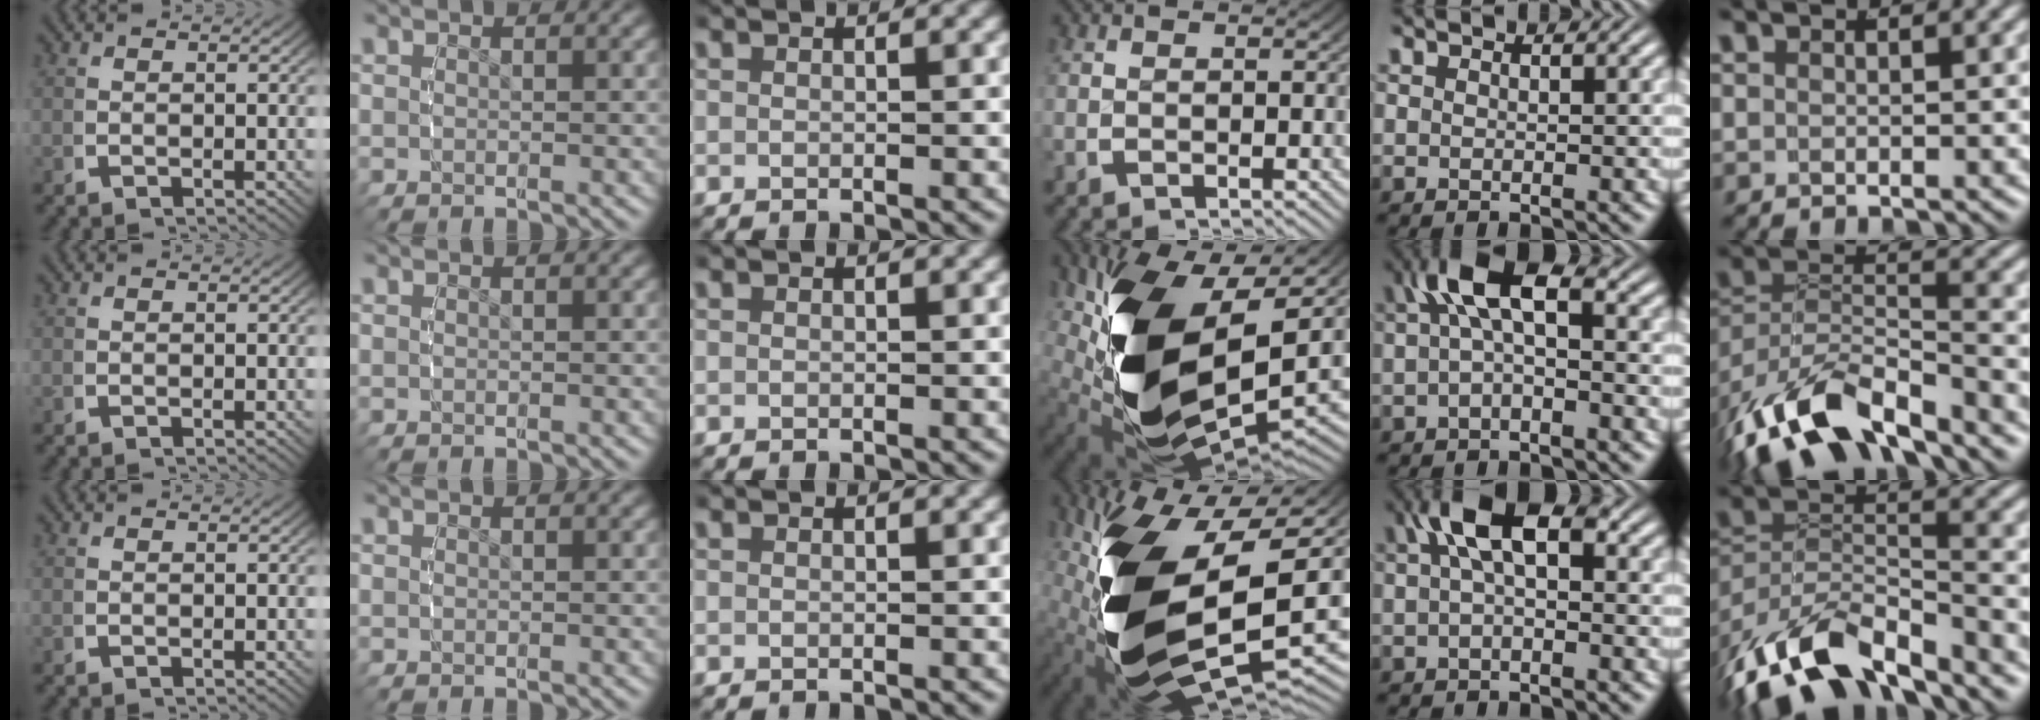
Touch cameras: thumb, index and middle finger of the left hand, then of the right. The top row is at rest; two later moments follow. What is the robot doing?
{"motion": "grasp_and_lifting", "object": "bottle cap"}